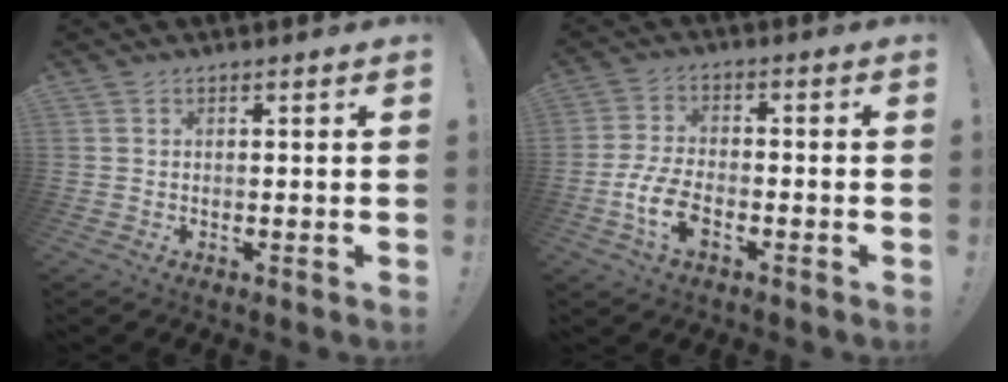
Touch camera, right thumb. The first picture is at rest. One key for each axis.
{"total": 9.6, "fx": -4.2, "fy": 5.1, "fz": 7.0, "tx": -0.157, "ty": 0.006, "tz": -0.073}